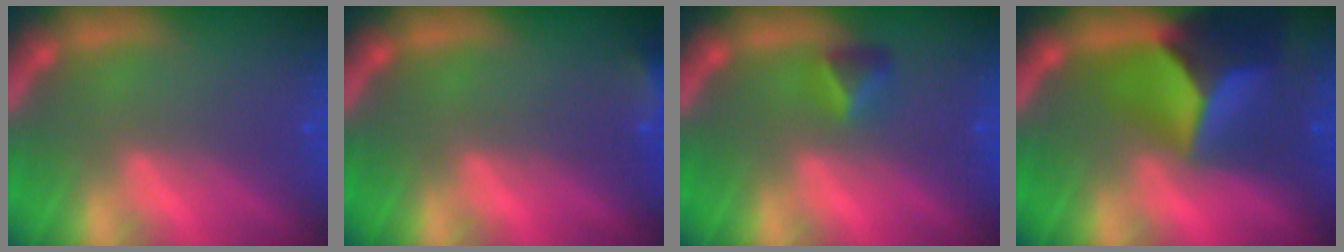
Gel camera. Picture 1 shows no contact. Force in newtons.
{"total": 2.4}
{"total": 1.9}
{"total": 9.5}